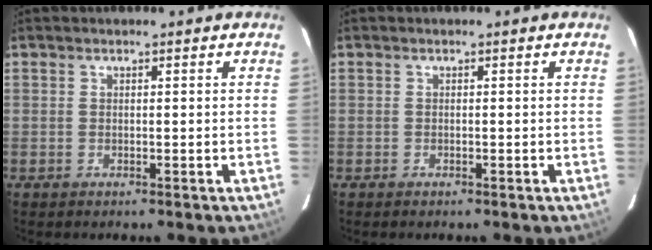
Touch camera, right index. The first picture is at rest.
{"total": 0.0}